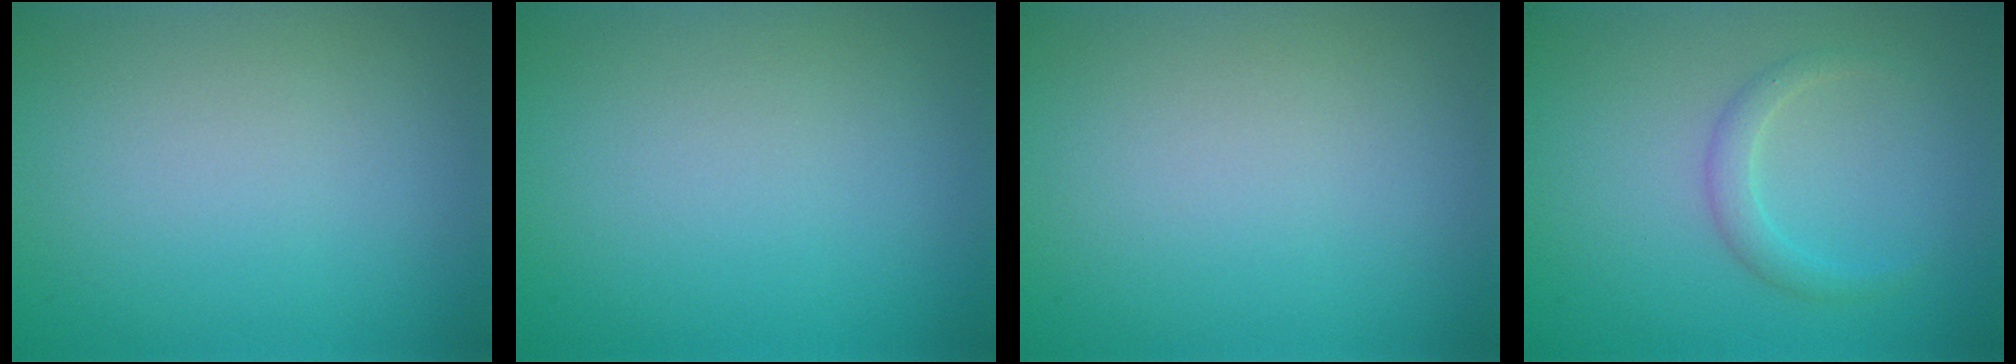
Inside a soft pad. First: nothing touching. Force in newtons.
{"total": 0.0}
{"total": 0.0}
{"total": 1.5, "press": 1.5, "slide": 0.0}